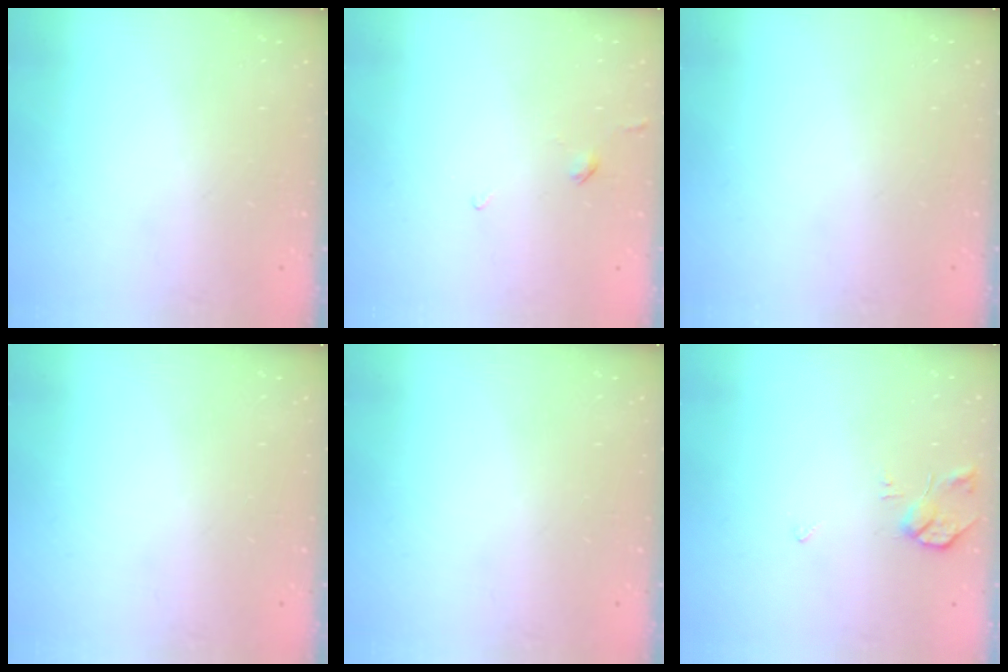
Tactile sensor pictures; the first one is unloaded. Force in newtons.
{"total": 1.8, "press": 1.7, "slide": 0.5}
{"total": 0.0}
{"total": 0.0}
{"total": 0.0}
{"total": 4.8, "press": 4.8, "slide": 0.7}